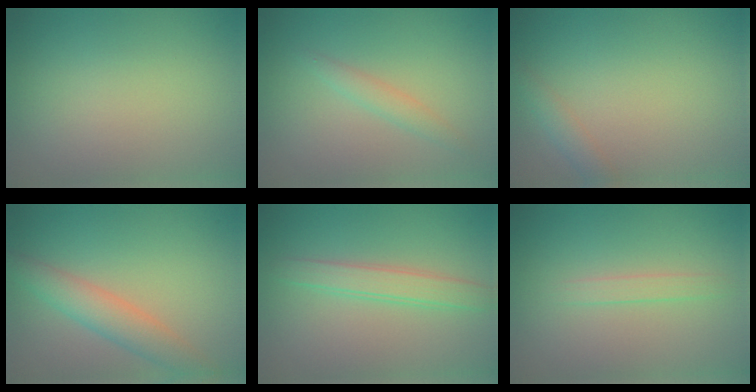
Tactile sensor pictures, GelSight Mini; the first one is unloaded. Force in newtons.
{"total": 1.4, "press": 1.4, "slide": 0.1}
{"total": 1.4, "press": 1.4, "slide": 0.0}
{"total": 4.3, "press": 4.3, "slide": 0.0}
{"total": 2.5, "press": 2.5, "slide": 0.0}
{"total": 1.2, "press": 1.2, "slide": 0.1}